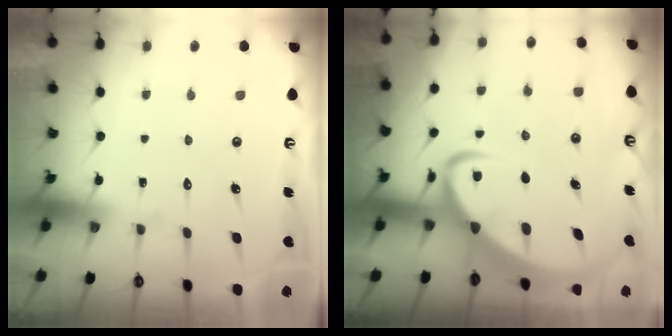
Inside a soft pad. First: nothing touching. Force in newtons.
{"total": 7.3, "press": 7.3, "slide": 0.7}